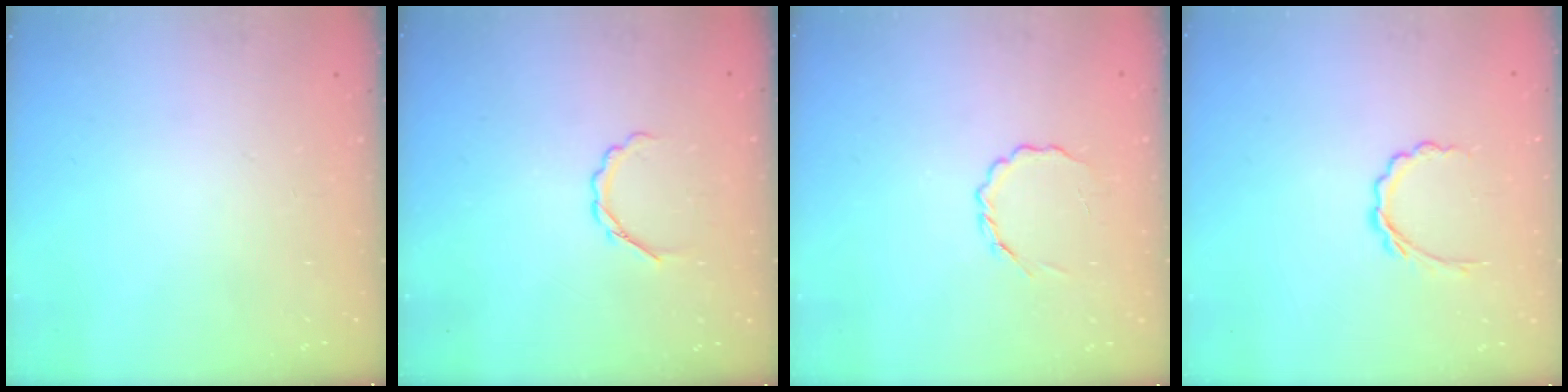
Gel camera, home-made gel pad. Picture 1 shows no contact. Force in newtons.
{"total": 3.0, "press": 2.8, "slide": 0.9}
{"total": 3.3, "press": 3.1, "slide": 1.2}
{"total": 4.4, "press": 4.2, "slide": 1.3}